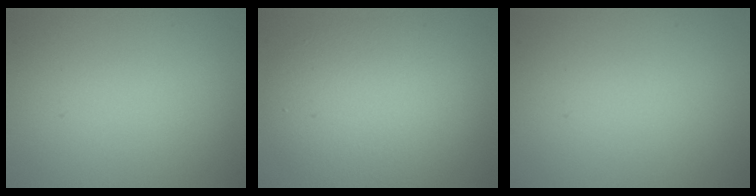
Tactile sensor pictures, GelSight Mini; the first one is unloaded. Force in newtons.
{"total": 6.9, "press": 6.9, "slide": 0.7}
{"total": 0.0}